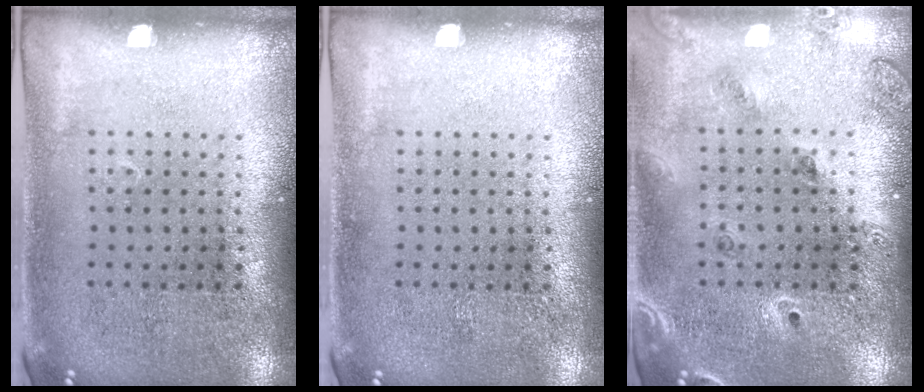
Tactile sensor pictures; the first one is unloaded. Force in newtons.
{"total": 0.0}
{"total": 1.5, "press": 1.4, "slide": 0.6}